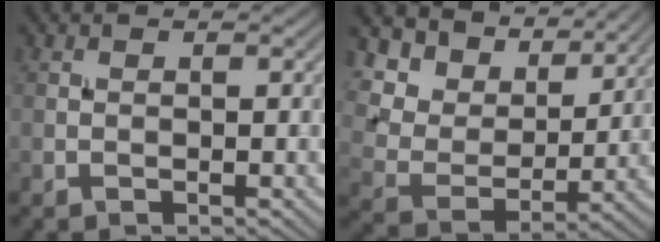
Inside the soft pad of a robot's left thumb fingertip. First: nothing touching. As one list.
[{"total": 11.0, "force": [7.7, 5.9, 5.2], "torque": [-0.148, 0.004, 0.127]}]